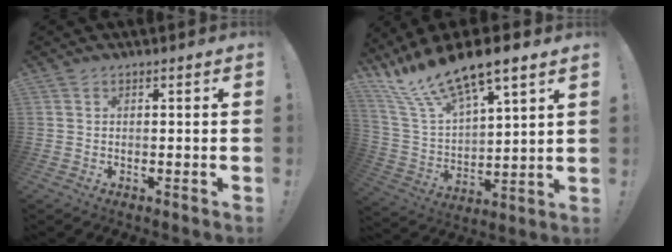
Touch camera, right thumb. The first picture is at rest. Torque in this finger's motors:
{"motor_torque": [0.63, 0.99, 0.44, 0.44, 0.29]}